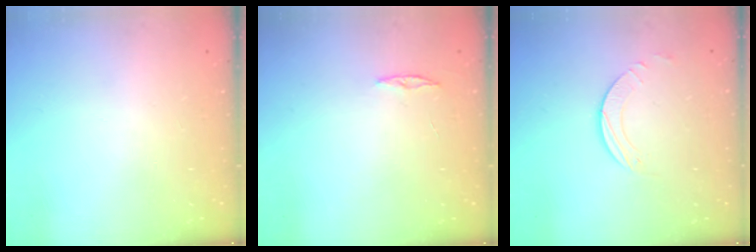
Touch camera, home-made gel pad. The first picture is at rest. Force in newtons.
{"total": 3.0, "press": 2.9, "slide": 0.3}
{"total": 2.5, "press": 2.5, "slide": 0.2}